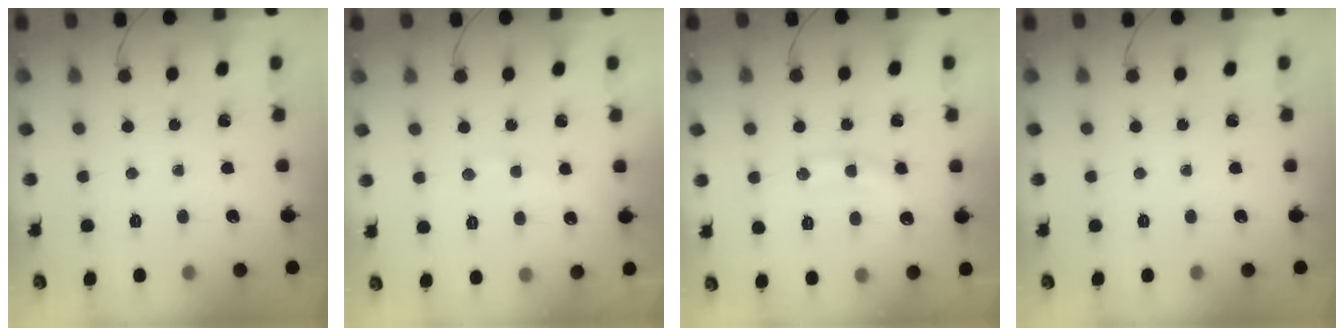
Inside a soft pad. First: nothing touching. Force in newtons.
{"total": 7.4, "press": 7.3, "slide": 1.3}
{"total": 13.5, "press": 13.5, "slide": 1.0}
{"total": 0.0}